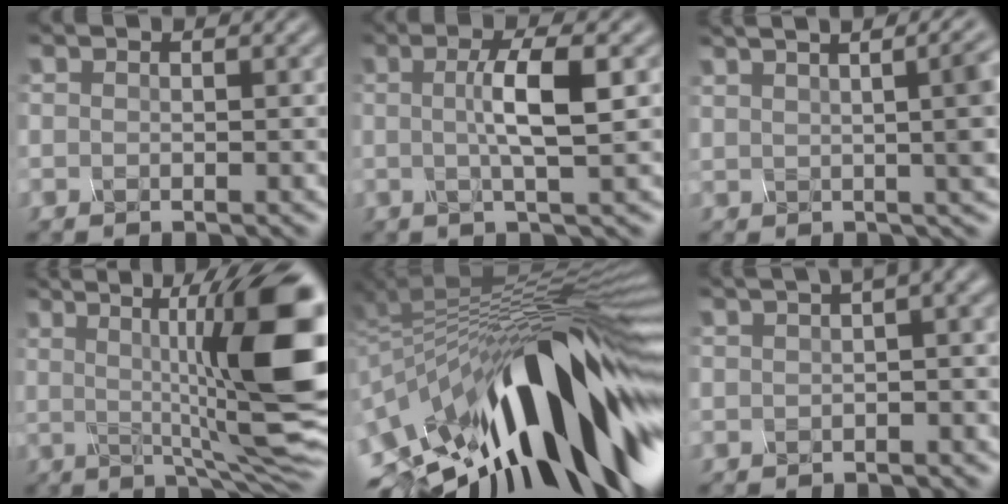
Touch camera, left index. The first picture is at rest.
{"total": 3.2, "force": [0.5, -0.2, 3.1], "torque": [-0.073, 0.006, 0.020]}
{"total": 11.4, "force": [3.0, 4.4, 10.1], "torque": [-0.069, 0.074, 0.034]}
{"total": 13.1, "force": [1.2, 2.4, 12.8], "torque": [-0.167, 0.015, 0.036]}
{"total": 12.3, "force": [-3.6, 4.2, 11.0], "torque": [-0.172, 0.026, -0.050]}
{"total": 8.9, "force": [1.0, 3.1, 8.3], "torque": [-0.073, 0.038, 0.016]}